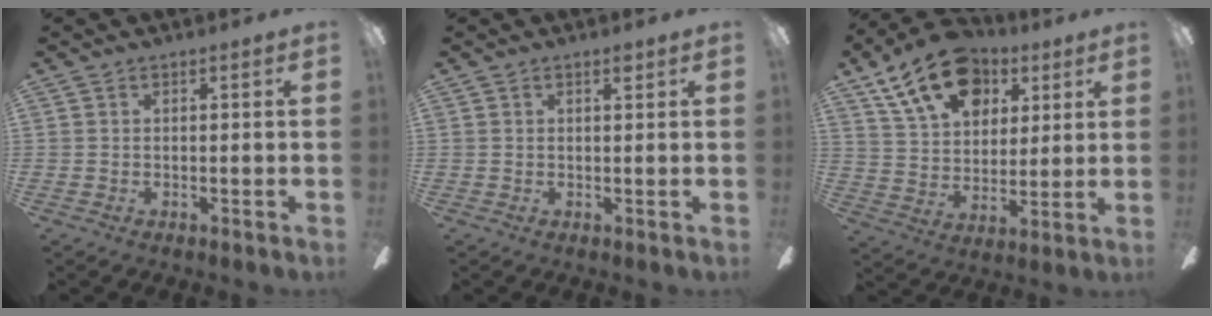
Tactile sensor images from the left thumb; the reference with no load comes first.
{"total": 1.4, "force": [1.0, 0.6, 0.7], "torque": [0.001, -0.006, 0.015]}
{"total": 18.4, "force": [10.3, 11.8, 9.6], "torque": [-0.160, -0.036, 0.187]}